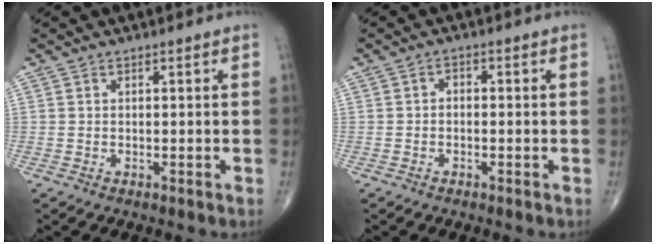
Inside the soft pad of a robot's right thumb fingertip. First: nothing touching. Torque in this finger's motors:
{"motor_torque": [-0.36, 0.18, 0.08, -0.23, 0.03]}